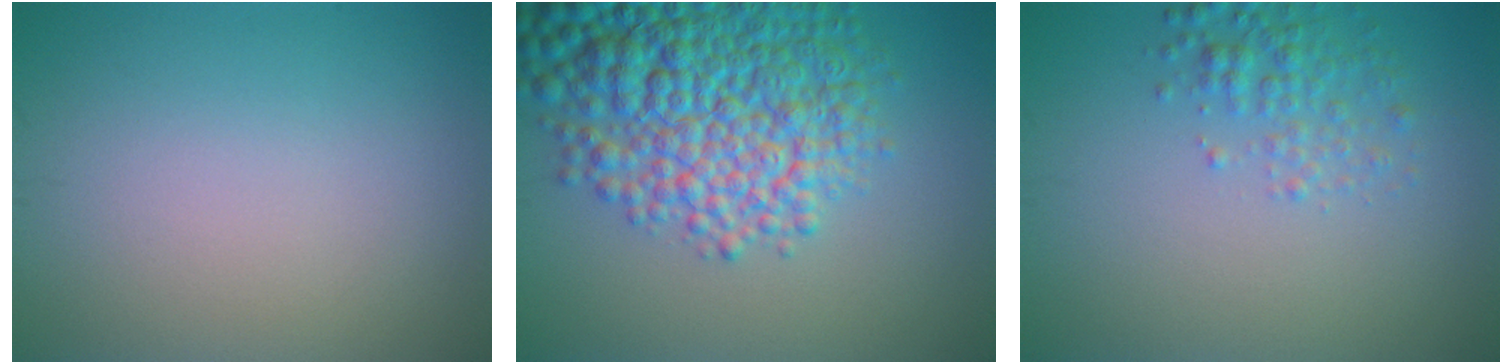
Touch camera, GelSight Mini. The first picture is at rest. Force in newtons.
{"total": 10.2, "press": 10.2, "slide": 0.3}
{"total": 2.3, "press": 2.3, "slide": 0.1}